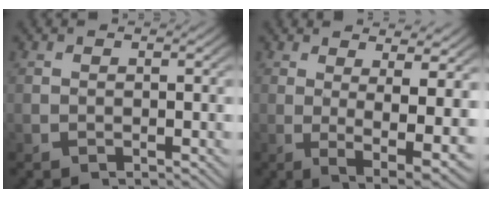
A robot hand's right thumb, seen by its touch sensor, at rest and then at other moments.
{"total": 7.3, "force": [-0.7, 3.2, 6.6], "torque": [-0.108, -0.027, 0.003]}